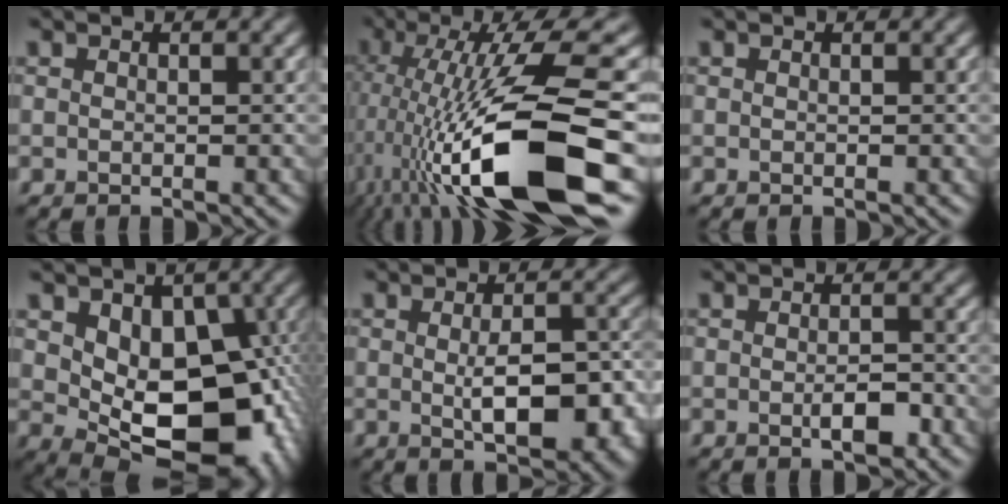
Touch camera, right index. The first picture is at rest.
{"total": 15.2, "force": [-4.1, 4.1, 14.1], "torque": [-0.256, -0.003, -0.064]}
{"total": 0.0}
{"total": 12.4, "force": [0.1, 8.1, 9.5], "torque": [-0.112, -0.025, 0.017]}
{"total": 7.0, "force": [-1.0, 3.0, 6.2], "torque": [-0.094, -0.012, -0.008]}
{"total": 2.2, "force": [-0.8, 0.8, 1.9], "torque": [-0.030, -0.002, -0.012]}